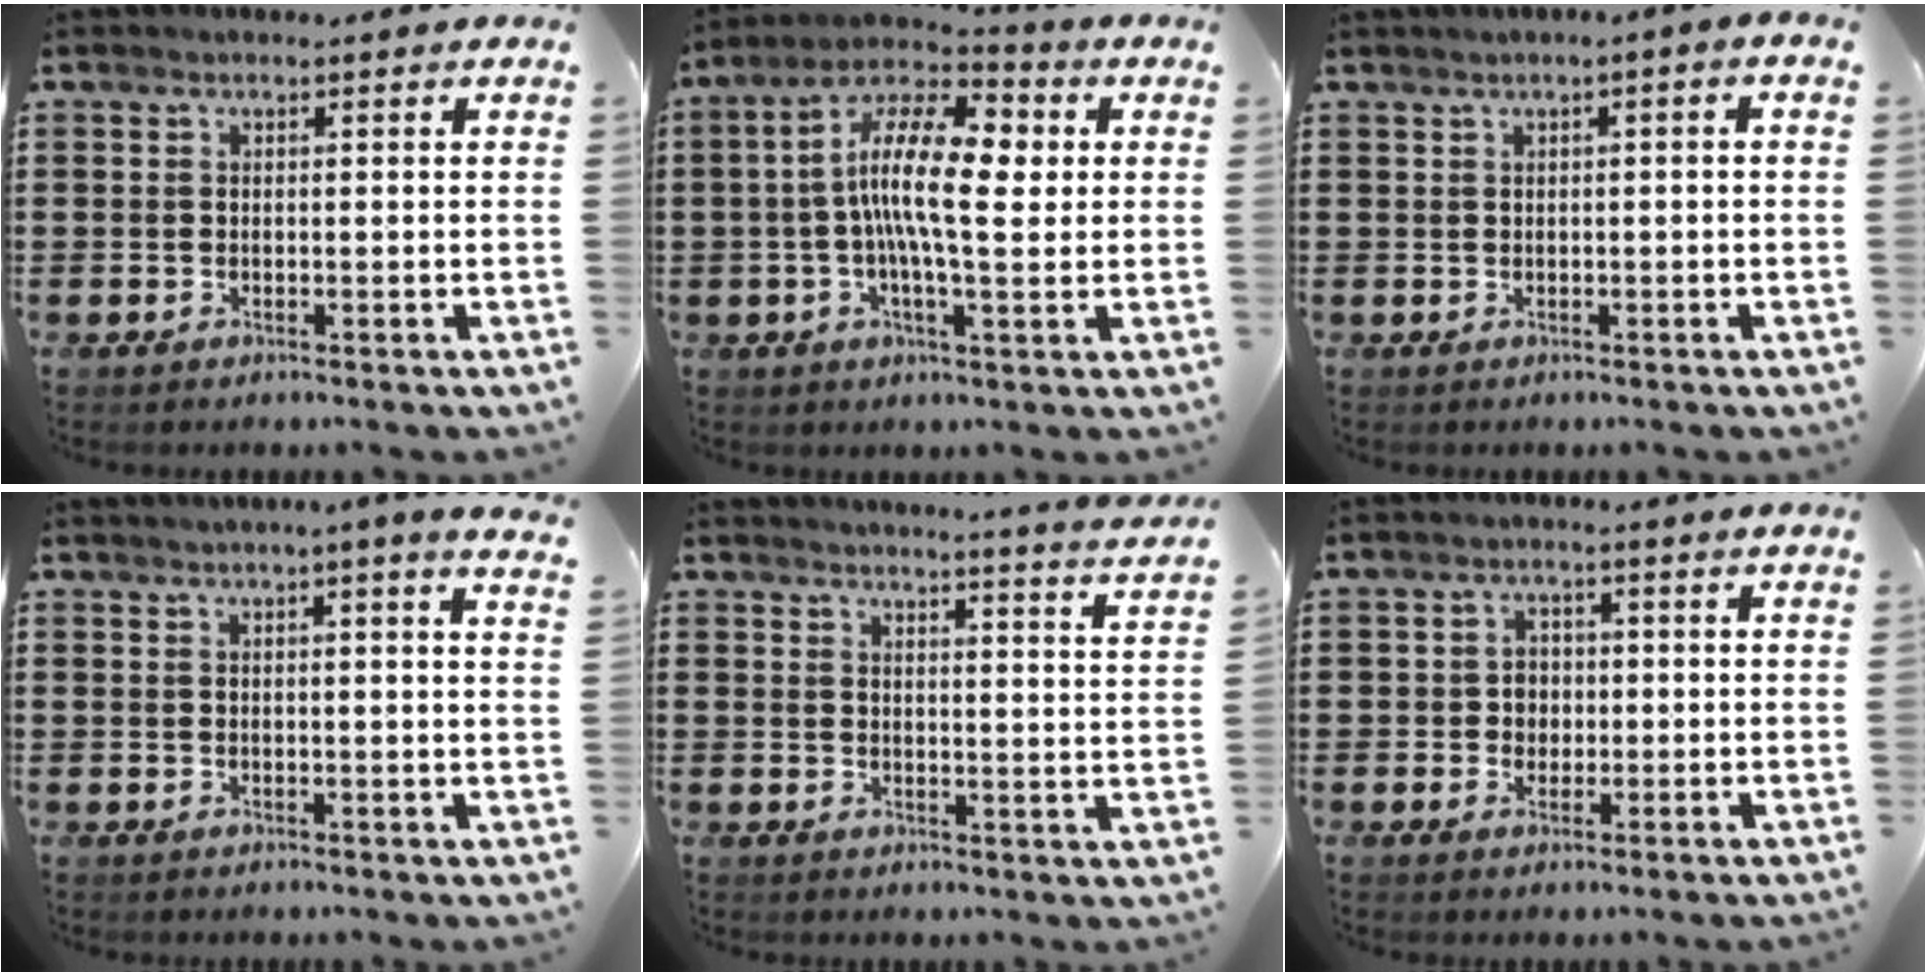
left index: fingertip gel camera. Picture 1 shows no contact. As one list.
[{"total": 13.9, "force": [1.7, 4.7, 13.0], "torque": [-0.255, -0.003, 0.028]}, {"total": 1.1, "force": [-0.3, 0.2, 1.0], "torque": [-0.016, -0.003, -0.007]}, {"total": 2.7, "force": [2.1, -0.8, 1.4], "torque": [-0.030, -0.005, 0.038]}, {"total": 3.7, "force": [3.5, -1.2, 0.4], "torque": [-0.017, -0.036, 0.055]}, {"total": 2.5, "force": [-0.1, 2.3, 0.9], "torque": [-0.027, 0.008, -0.006]}]